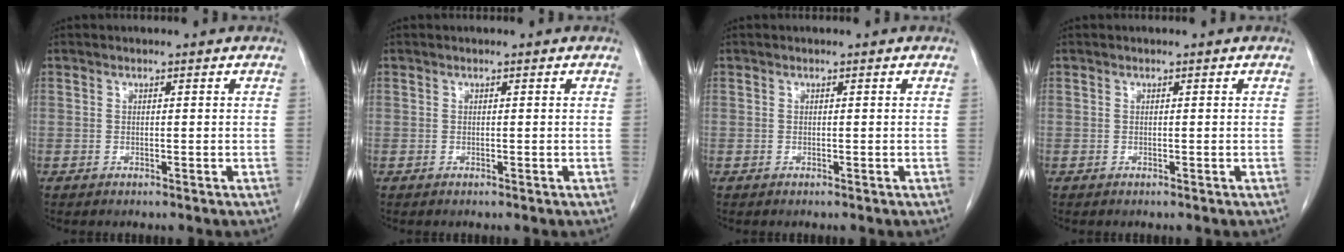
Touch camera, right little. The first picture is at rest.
{"total": 0.0}
{"total": 0.0}
{"total": 0.0}